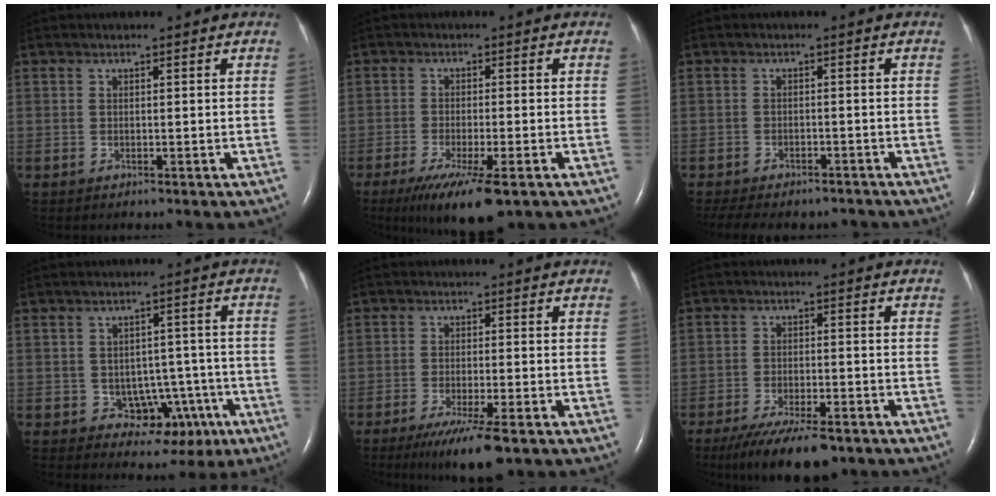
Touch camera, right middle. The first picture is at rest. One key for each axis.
{"total": 9.7, "fx": -6.0, "fy": 1.5, "fz": 7.4, "tx": -0.126, "ty": -0.026, "tz": -0.094}
{"total": 11.0, "fx": -9.6, "fy": 3.7, "fz": 3.9, "tx": -0.078, "ty": 0.000, "tz": -0.124}
{"total": 7.0, "fx": -2.7, "fy": 5.6, "fz": 3.1, "tx": -0.031, "ty": 0.031, "tz": -0.020}
{"total": 7.5, "fx": -4.8, "fy": 0.5, "fz": 5.7, "tx": -0.098, "ty": -0.020, "tz": -0.076}
{"total": 11.0, "fx": -8.1, "fy": 2.8, "fz": 6.9, "tx": -0.113, "ty": -0.018, "tz": -0.128}